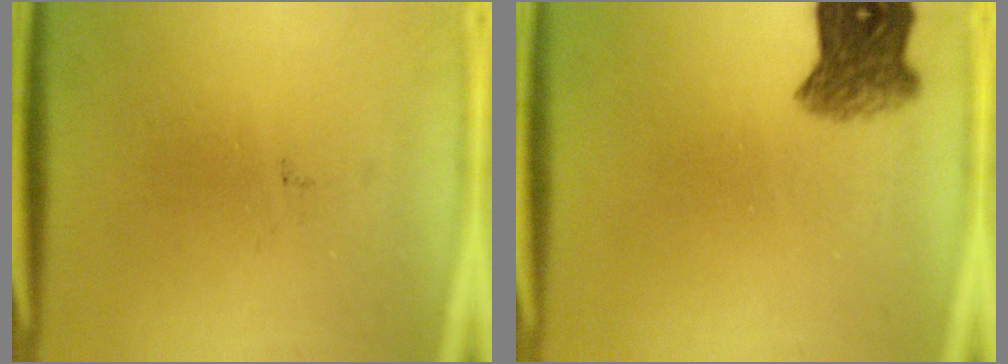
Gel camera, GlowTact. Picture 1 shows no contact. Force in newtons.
{"total": 5.5}